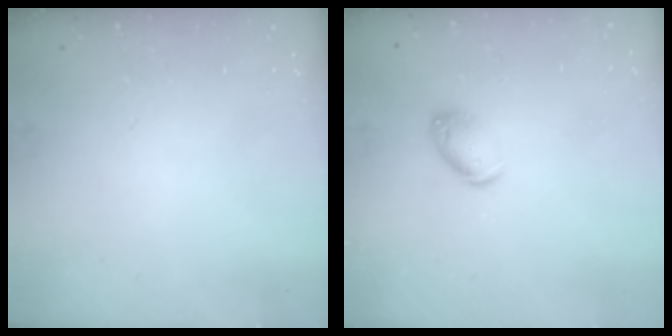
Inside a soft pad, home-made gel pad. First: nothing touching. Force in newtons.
{"total": 7.9, "press": 7.8, "slide": 1.1}